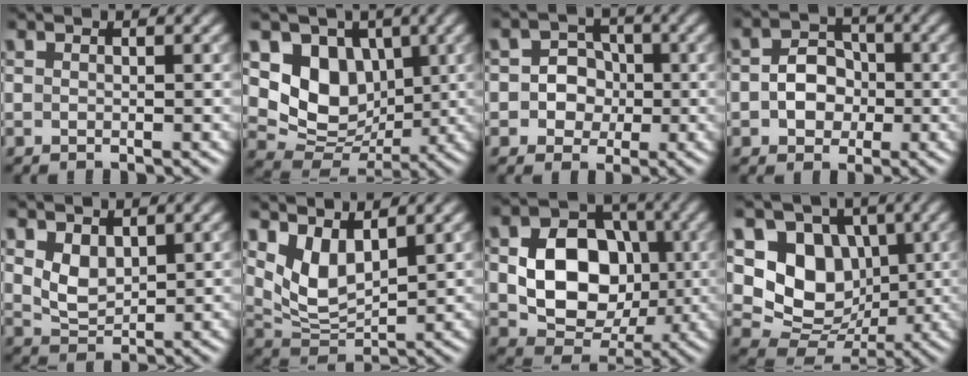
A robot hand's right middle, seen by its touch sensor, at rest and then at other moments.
{"total": 7.2, "force": [1.8, 5.8, 3.9], "torque": [-0.064, -0.016, 0.027]}
{"total": 3.9, "force": [-0.2, 3.6, 1.5], "torque": [-0.002, 0.010, -0.026]}
{"total": 3.9, "force": [-0.6, 3.1, 2.3], "torque": [-0.025, 0.001, -0.020]}
{"total": 2.7, "force": [1.1, 1.8, 1.7], "torque": [-0.039, -0.006, 0.028]}
{"total": 4.9, "force": [2.5, 2.5, 3.5], "torque": [-0.078, -0.015, 0.053]}
{"total": 9.1, "force": [-0.2, 6.9, 5.9], "torque": [-0.101, 0.002, -0.006]}
{"total": 8.1, "force": [1.6, 6.6, 4.5], "torque": [-0.078, -0.016, 0.022]}